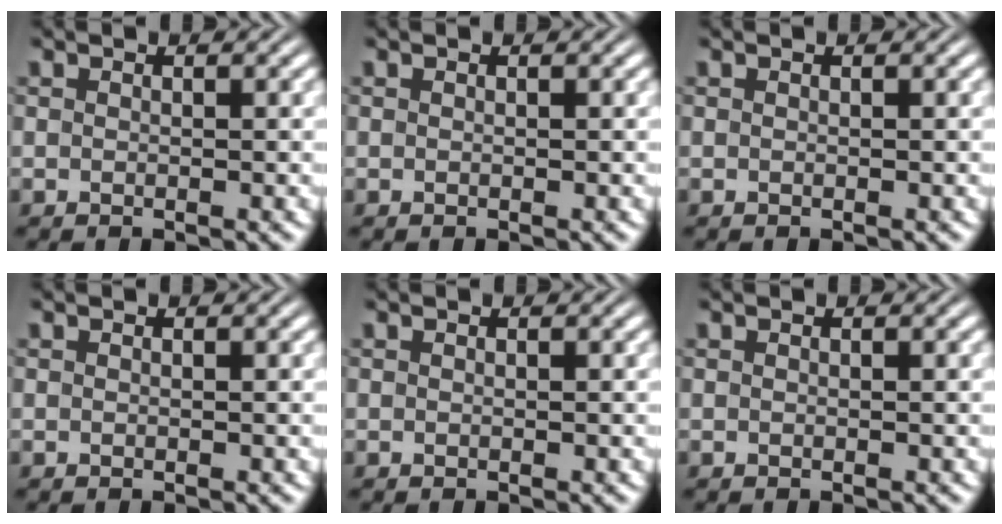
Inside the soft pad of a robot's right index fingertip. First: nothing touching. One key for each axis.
{"total": 0.0}
{"total": 0.0}
{"total": 0.0}
{"total": 0.0}
{"total": 0.0}